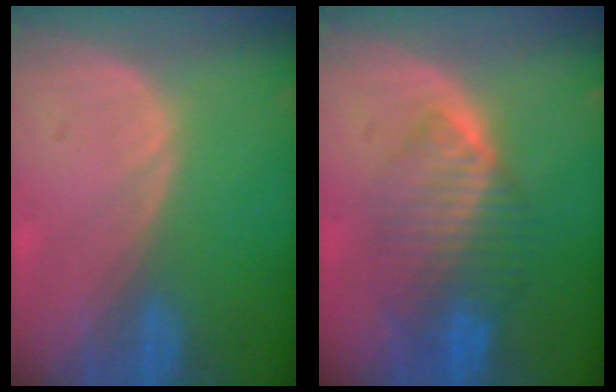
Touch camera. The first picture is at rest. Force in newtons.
{"total": 7.5, "press": 7.3, "slide": 1.6}